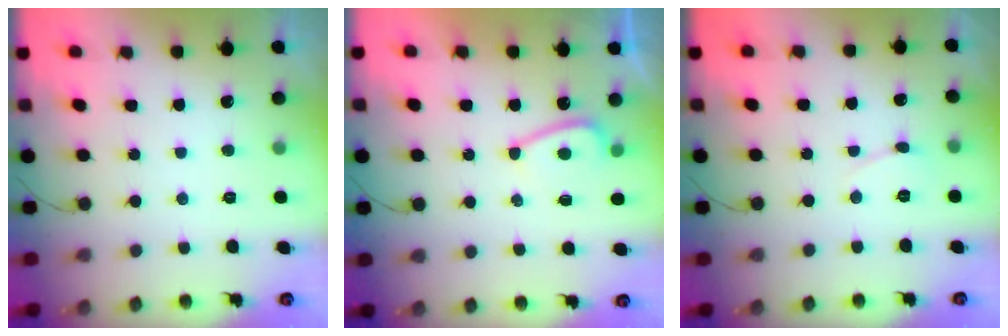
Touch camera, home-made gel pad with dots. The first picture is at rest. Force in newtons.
{"total": 4.4, "press": 4.1, "slide": 1.6}
{"total": 3.6, "press": 3.6, "slide": 0.3}